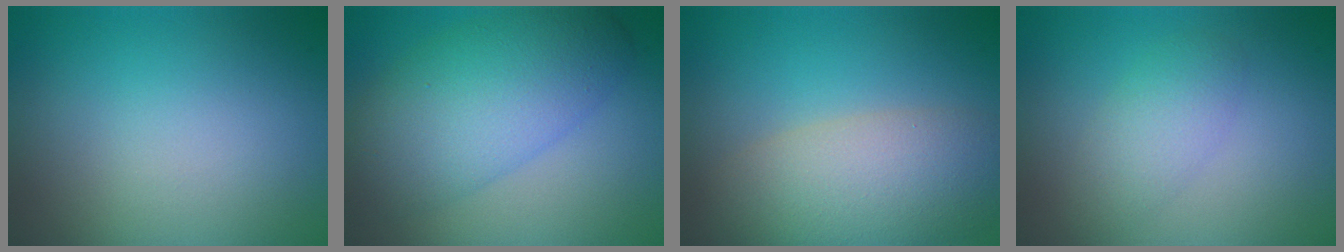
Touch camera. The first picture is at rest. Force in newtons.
{"total": 7.5, "press": 7.5, "slide": 0.2}
{"total": 7.0, "press": 7.0, "slide": 0.6}
{"total": 2.4, "press": 2.4, "slide": 0.1}